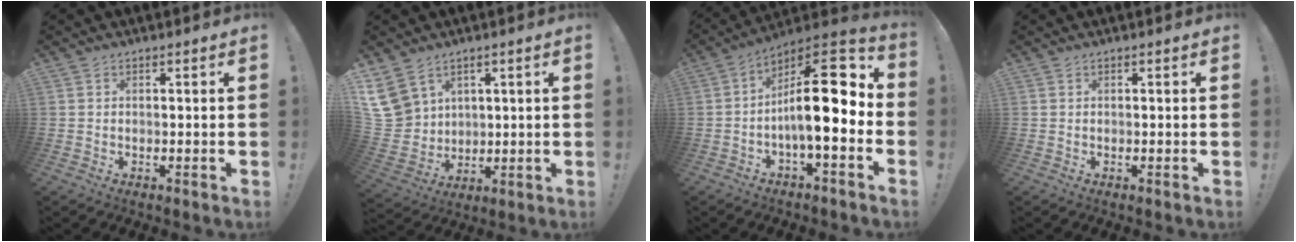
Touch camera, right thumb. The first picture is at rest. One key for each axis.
{"total": 11.3, "fx": 6.7, "fy": 8.2, "fz": 3.9, "tx": -0.085, "ty": -0.041, "tz": 0.138}
{"total": 19.3, "fx": -0.1, "fy": 6.3, "fz": 18.2, "tx": -0.284, "ty": 0.002, "tz": 0.000}
{"total": 0.0}